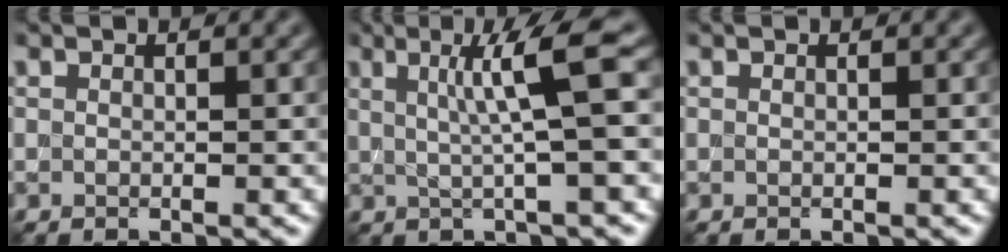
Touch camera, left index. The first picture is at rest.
{"total": 5.3, "force": [1.2, 0.5, 5.1], "torque": [-0.078, 0.008, 0.021]}
{"total": 0.0}